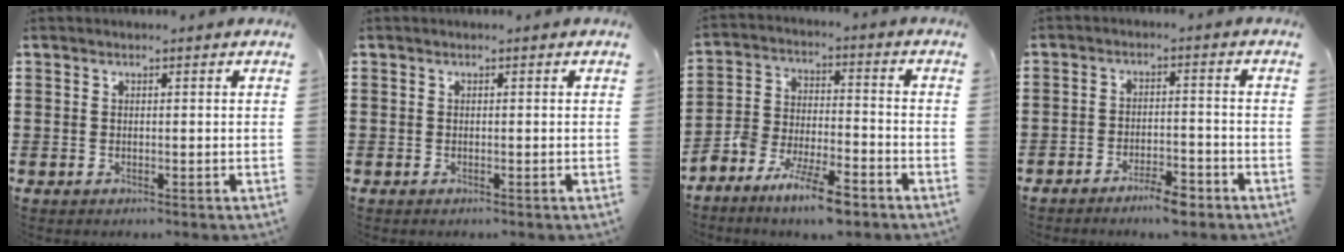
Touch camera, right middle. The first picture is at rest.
{"total": 0.0}
{"total": 8.2, "force": [-6.9, 1.6, 4.0], "torque": [-0.078, 0.010, -0.131]}
{"total": 4.0, "force": [-3.5, 0.8, 1.8], "torque": [-0.035, 0.007, -0.070]}